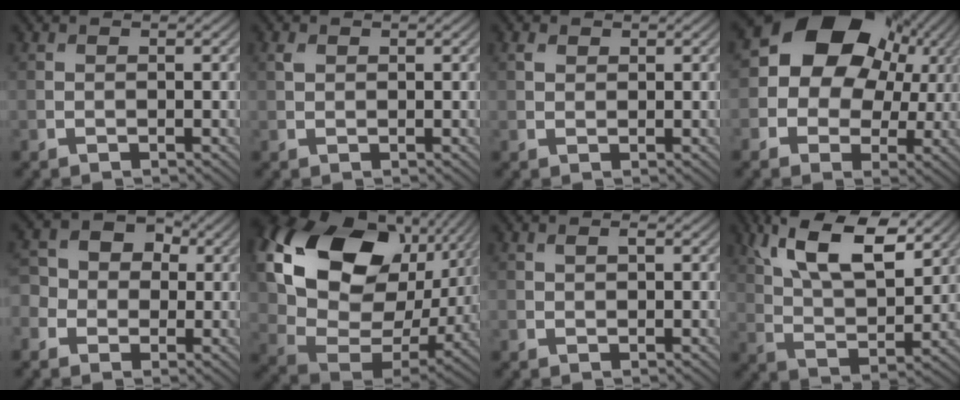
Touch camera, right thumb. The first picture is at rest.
{"total": 0.9, "force": [0.5, 0.5, 0.5], "torque": [-0.014, 0.004, 0.010]}
{"total": 1.1, "force": [0.7, 0.6, 0.5], "torque": [-0.013, 0.004, 0.014]}
{"total": 13.2, "force": [3.5, 10.4, 7.4], "torque": [-0.141, 0.019, 0.045]}
{"total": 6.1, "force": [-0.4, 5.5, 2.5], "torque": [-0.062, 0.010, -0.026]}
{"total": 21.8, "force": [8.7, 14.7, 13.6], "torque": [-0.307, 0.023, 0.178]}
{"total": 1.1, "force": [0.5, 0.6, 0.8], "torque": [-0.015, 0.002, 0.009]}
{"total": 12.8, "force": [7.0, 5.4, 9.3], "torque": [-0.183, 0.002, 0.121]}